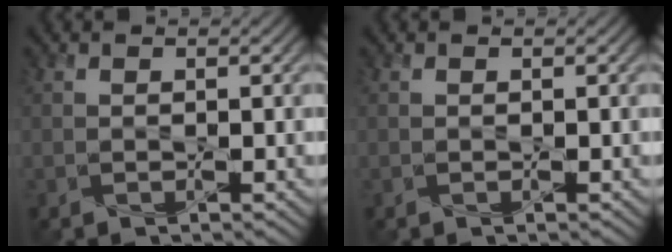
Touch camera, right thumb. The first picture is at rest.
{"total": 0.0}